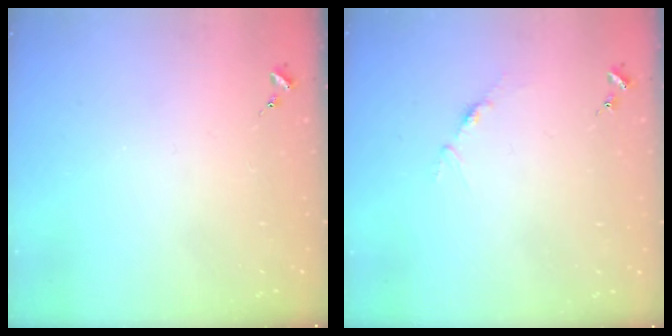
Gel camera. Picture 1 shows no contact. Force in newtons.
{"total": 3.4, "press": 3.4, "slide": 0.4}